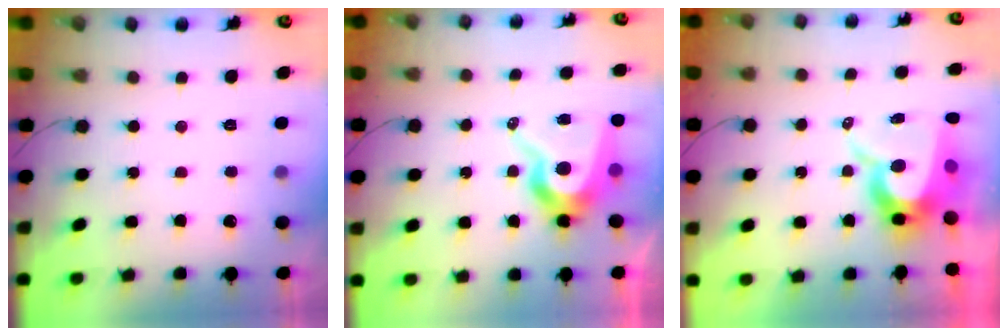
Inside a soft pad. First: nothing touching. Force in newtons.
{"total": 12.3, "press": 12.3, "slide": 1.1}
{"total": 11.8, "press": 11.8, "slide": 1.0}